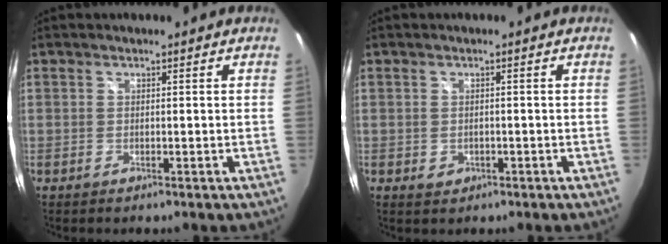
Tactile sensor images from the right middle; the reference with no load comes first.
{"total": 2.0, "force": [-0.6, 1.7, 0.8], "torque": [-0.014, -0.002, -0.007]}